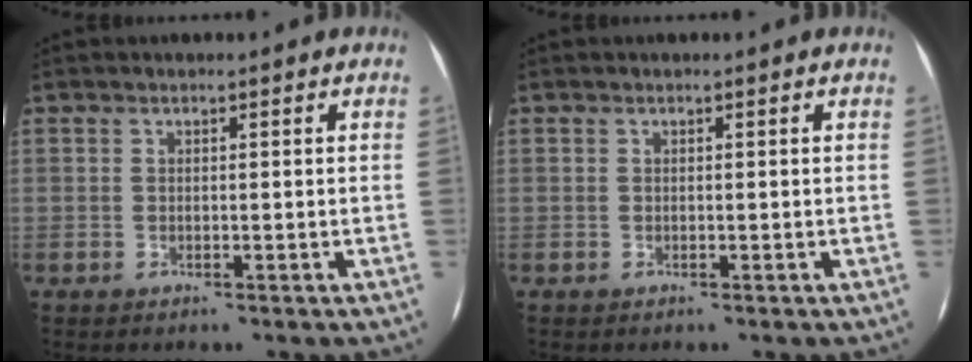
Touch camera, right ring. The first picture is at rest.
{"total": 0.0}